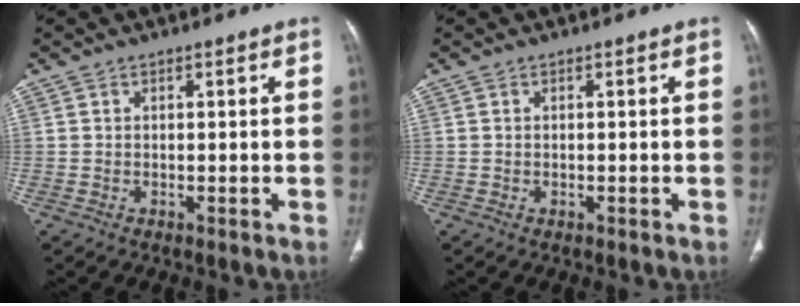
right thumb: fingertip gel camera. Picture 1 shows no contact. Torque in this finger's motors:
{"motor_torque": [-0.28, -0.10, -0.11, -0.07, -0.03]}